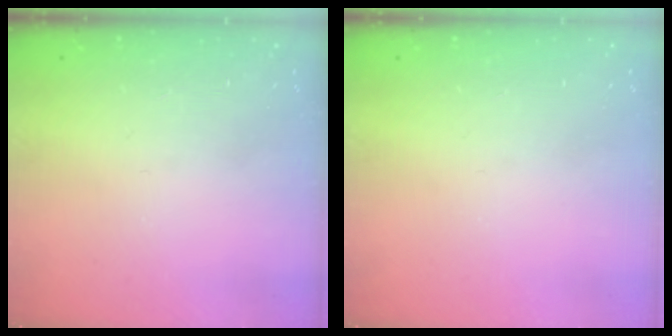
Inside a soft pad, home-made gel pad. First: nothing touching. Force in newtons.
{"total": 0.0}